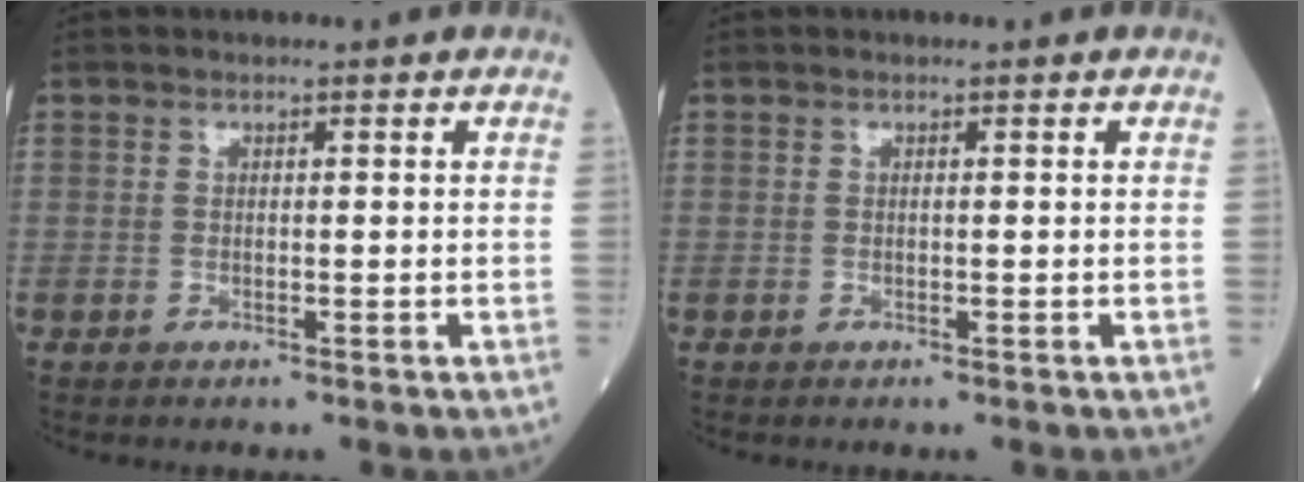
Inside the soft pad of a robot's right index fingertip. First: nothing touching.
{"total": 0.0}